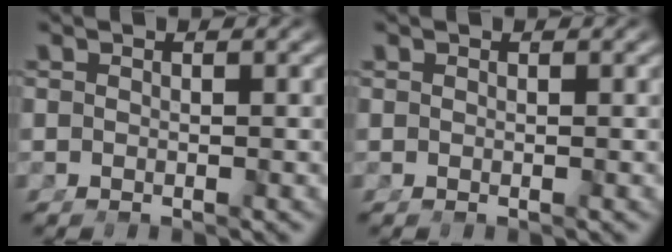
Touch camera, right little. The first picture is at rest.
{"total": 0.0}